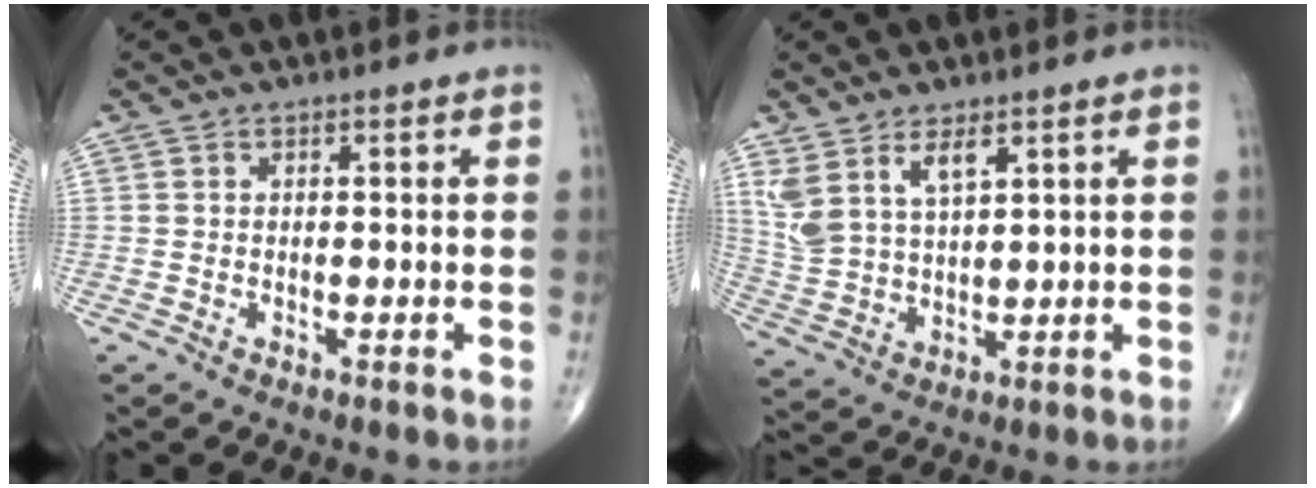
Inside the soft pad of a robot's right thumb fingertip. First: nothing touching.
{"total": 7.8, "force": [4.5, 3.2, 5.5], "torque": [-0.114, -0.018, 0.100]}